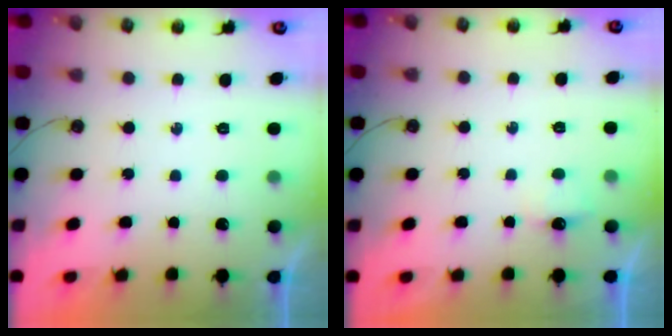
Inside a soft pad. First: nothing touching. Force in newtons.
{"total": 3.6, "press": 3.4, "slide": 1.2}